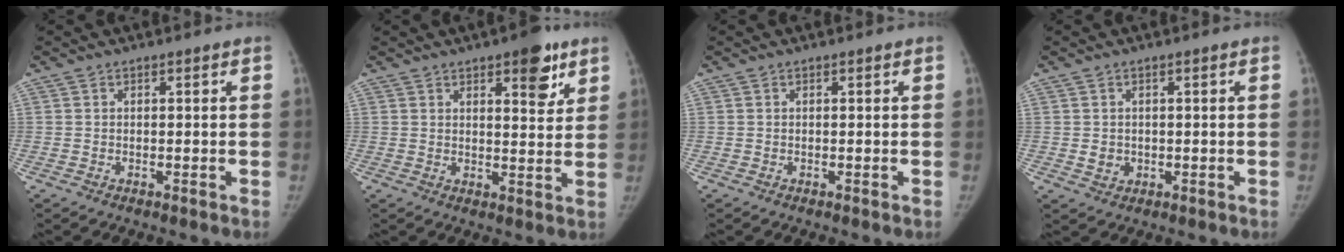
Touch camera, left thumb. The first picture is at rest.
{"total": 7.9, "force": [4.5, 3.0, 5.8], "torque": [-0.053, -0.022, 0.056]}
{"total": 0.0}
{"total": 2.2, "force": [-0.1, 2.0, 1.0], "torque": [-0.008, 0.000, 0.006]}